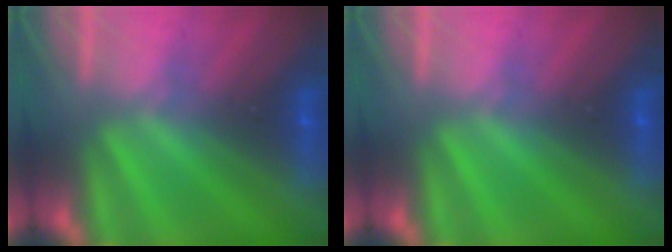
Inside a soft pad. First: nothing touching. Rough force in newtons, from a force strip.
{"total": 0.0}